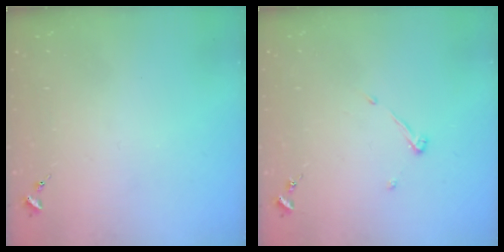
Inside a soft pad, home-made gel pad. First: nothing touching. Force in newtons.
{"total": 3.9, "press": 3.9, "slide": 0.5}